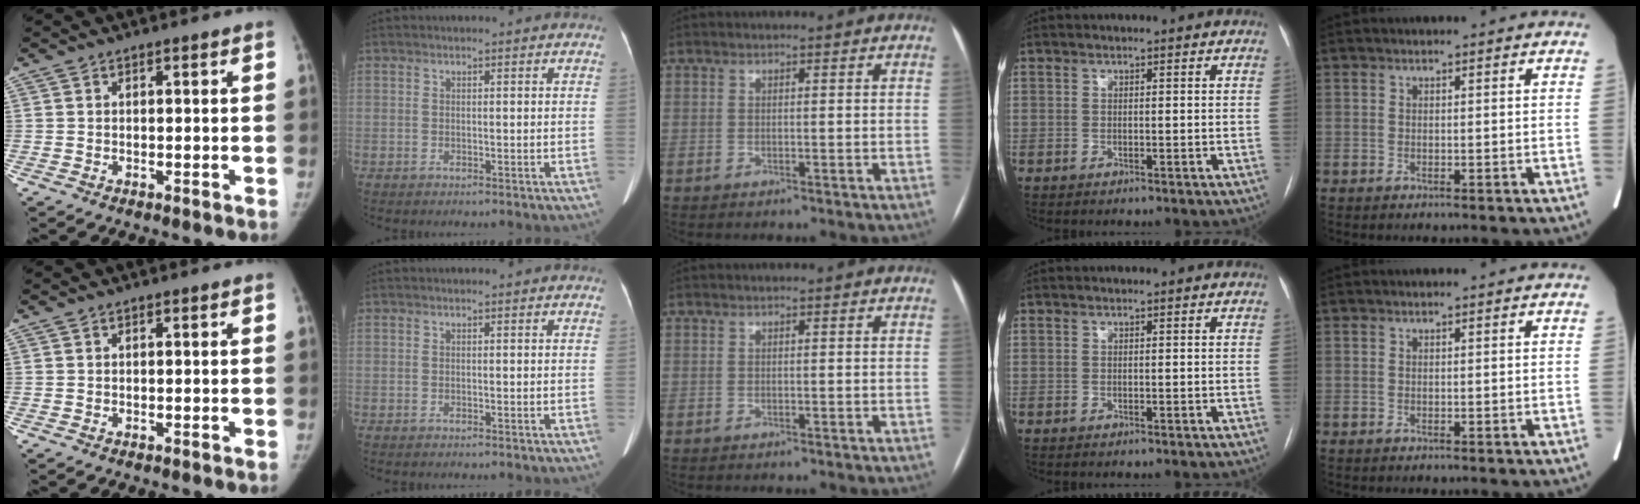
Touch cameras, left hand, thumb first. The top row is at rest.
{}